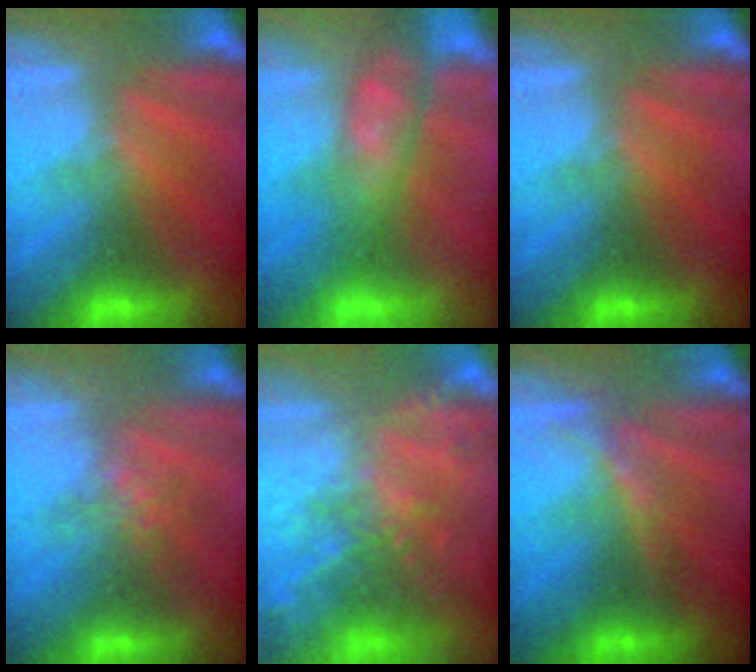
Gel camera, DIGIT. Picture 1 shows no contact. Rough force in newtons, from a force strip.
{"total": 4.3}
{"total": 0.0}
{"total": 4.5}
{"total": 8.1}
{"total": 1.6}